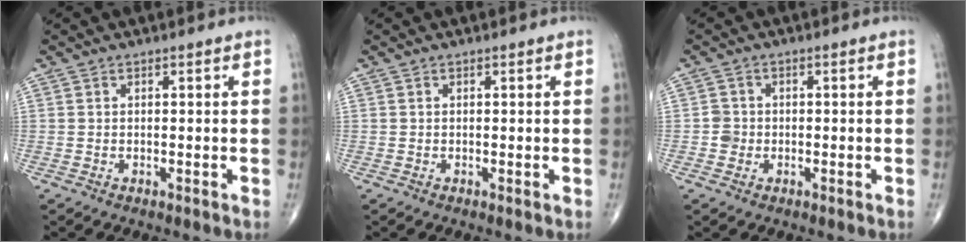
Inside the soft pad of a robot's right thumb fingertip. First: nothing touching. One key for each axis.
{"total": 0.0}
{"total": 2.2, "fx": -0.5, "fy": 2.0, "fz": 0.5, "tx": 0.005, "ty": 0.008, "tz": -0.012}